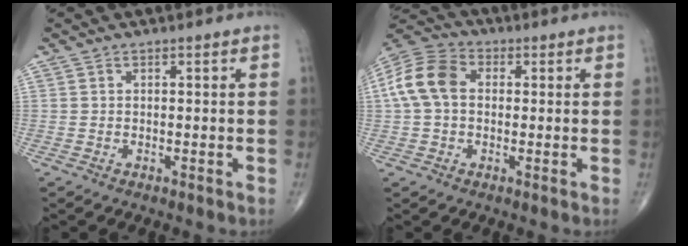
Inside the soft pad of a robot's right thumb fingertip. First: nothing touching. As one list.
[{"total": 11.0, "force": [1.0, 7.9, 7.6], "torque": [-0.154, 0.032, 0.010]}]